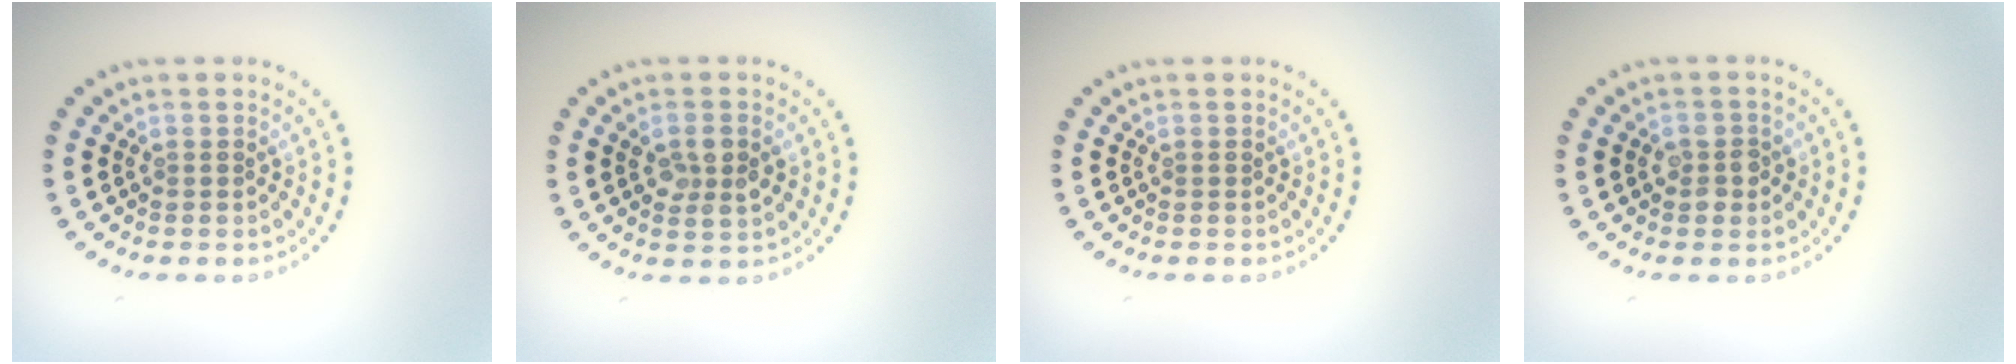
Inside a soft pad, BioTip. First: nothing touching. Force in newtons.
{"total": 2.5, "press": 2.4, "slide": 0.4}
{"total": 0.0}
{"total": 2.0, "press": 2.0, "slide": 0.3}